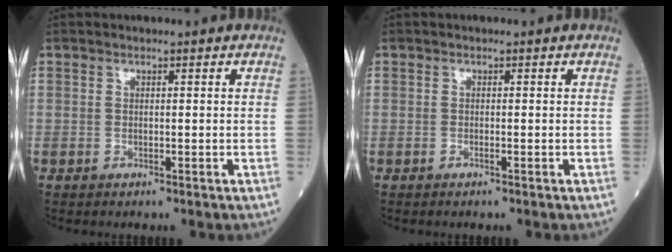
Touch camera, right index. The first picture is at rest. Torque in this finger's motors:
{"motor_torque": [-0.07, 0.05, -0.09, -0.01]}